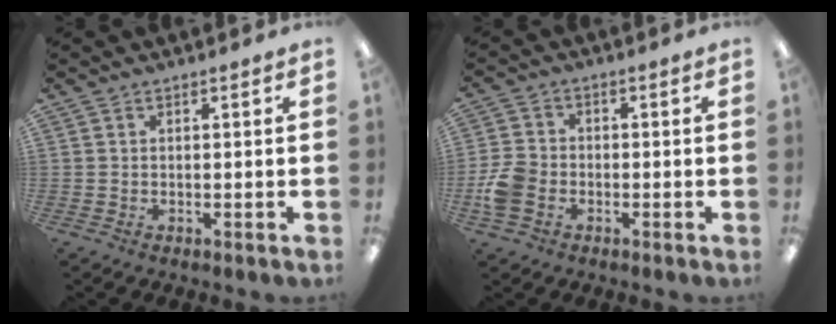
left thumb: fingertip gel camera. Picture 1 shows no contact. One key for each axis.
{"total": 7.1, "fx": -2.1, "fy": 5.4, "fz": 4.1, "tx": -0.076, "ty": 0.014, "tz": -0.038}